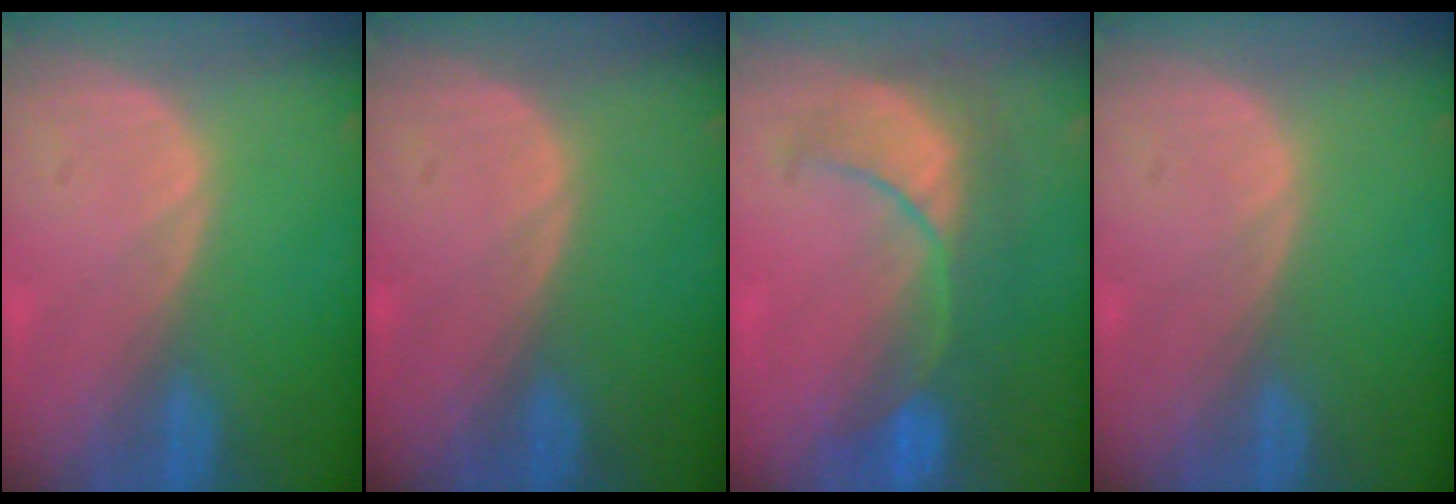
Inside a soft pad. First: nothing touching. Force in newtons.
{"total": 0.0}
{"total": 8.7, "press": 8.5, "slide": 2.1}
{"total": 0.0}